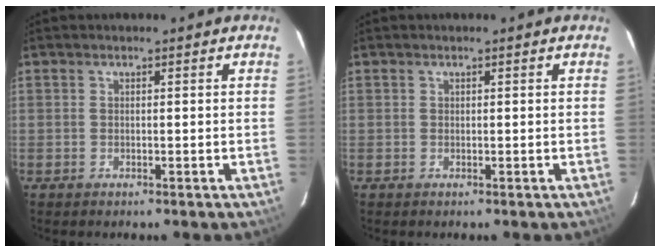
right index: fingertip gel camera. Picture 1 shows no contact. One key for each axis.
{"total": 0.0}